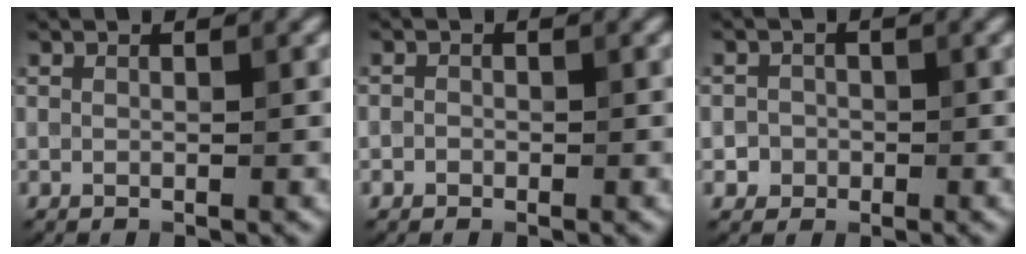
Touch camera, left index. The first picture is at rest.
{"total": 0.7, "force": [-0.3, 0.6, 0.0], "torque": [0.003, -0.003, -0.007]}
{"total": 1.7, "force": [-0.5, 1.6, 0.1], "torque": [0.022, 0.001, -0.013]}